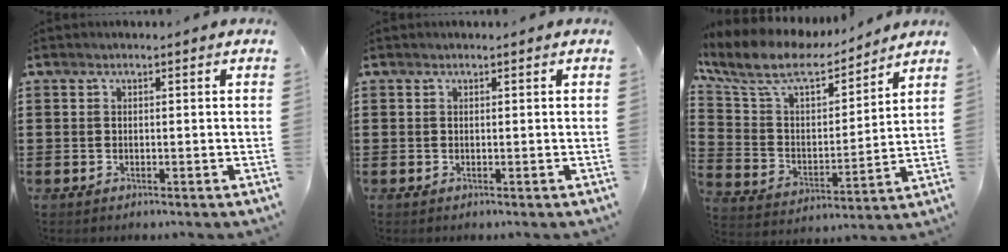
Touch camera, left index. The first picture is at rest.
{"total": 0.0}
{"total": 10.5, "force": [8.9, 3.2, 4.5], "torque": [-0.130, -0.051, 0.152]}